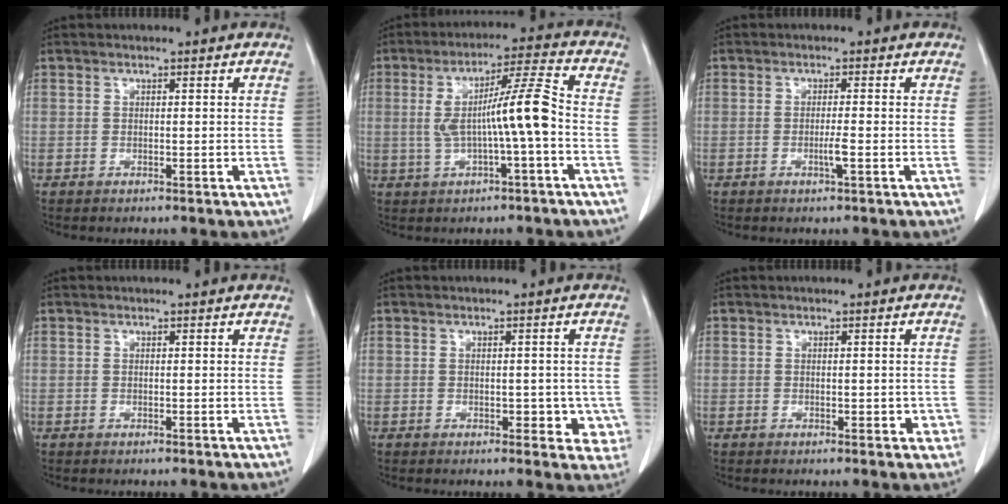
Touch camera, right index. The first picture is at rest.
{"total": 9.6, "force": [-0.9, -0.1, 9.5], "torque": [-0.167, 0.022, -0.017]}
{"total": 1.9, "force": [-0.6, -0.3, 1.7], "torque": [-0.034, -0.003, -0.012]}
{"total": 0.0}
{"total": 4.5, "force": [-0.5, 2.9, 3.5], "torque": [-0.018, 0.004, -0.002]}
{"total": 2.0, "force": [-0.2, 1.2, 1.6], "torque": [-0.014, 0.004, 0.001]}